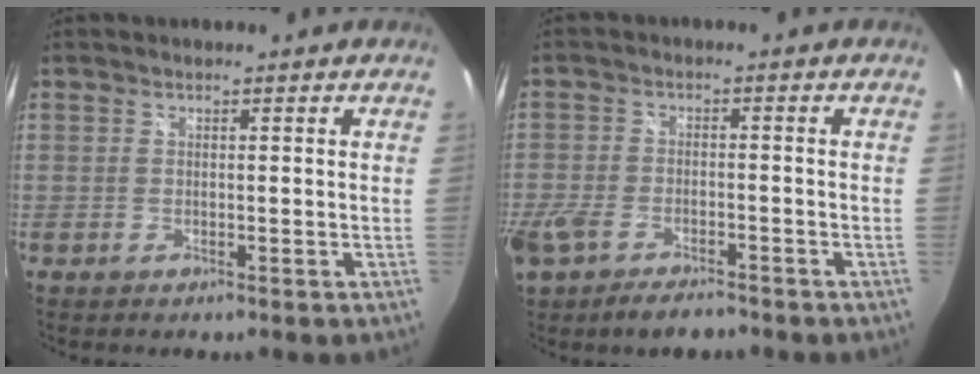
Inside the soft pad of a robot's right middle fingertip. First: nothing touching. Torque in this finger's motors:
{"motor_torque": [1.10, -1.04, 0.37, 0.16]}